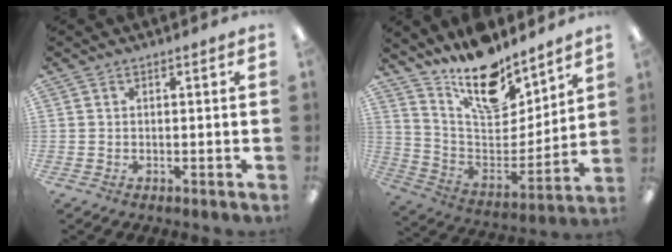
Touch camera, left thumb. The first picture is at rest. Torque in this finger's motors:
{"motor_torque": [0.46, 0.24, 1.05, -1.72, 0.11]}